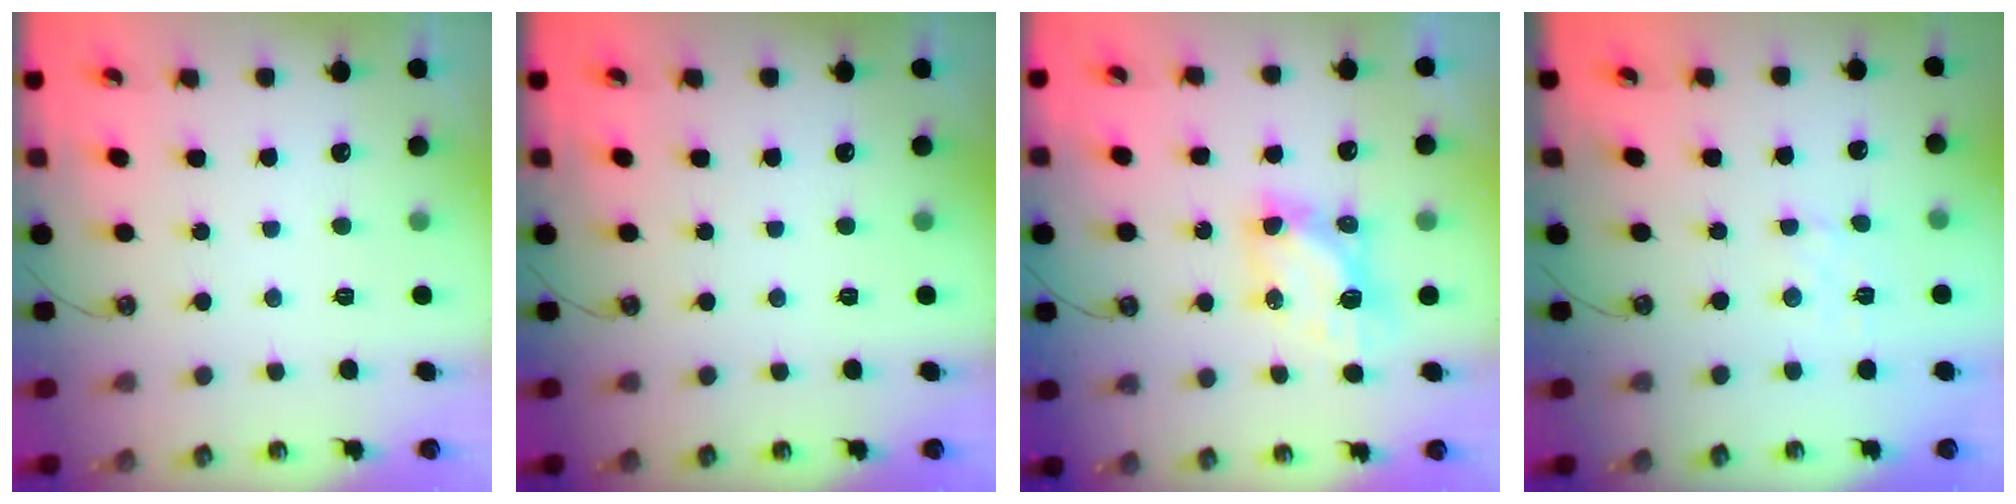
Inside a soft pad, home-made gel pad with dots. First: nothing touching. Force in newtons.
{"total": 0.0}
{"total": 6.8, "press": 6.8, "slide": 0.4}
{"total": 2.9, "press": 2.9, "slide": 0.3}